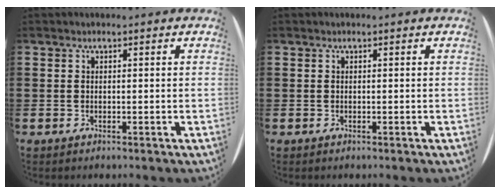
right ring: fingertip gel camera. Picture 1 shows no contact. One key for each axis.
{"total": 0.0}